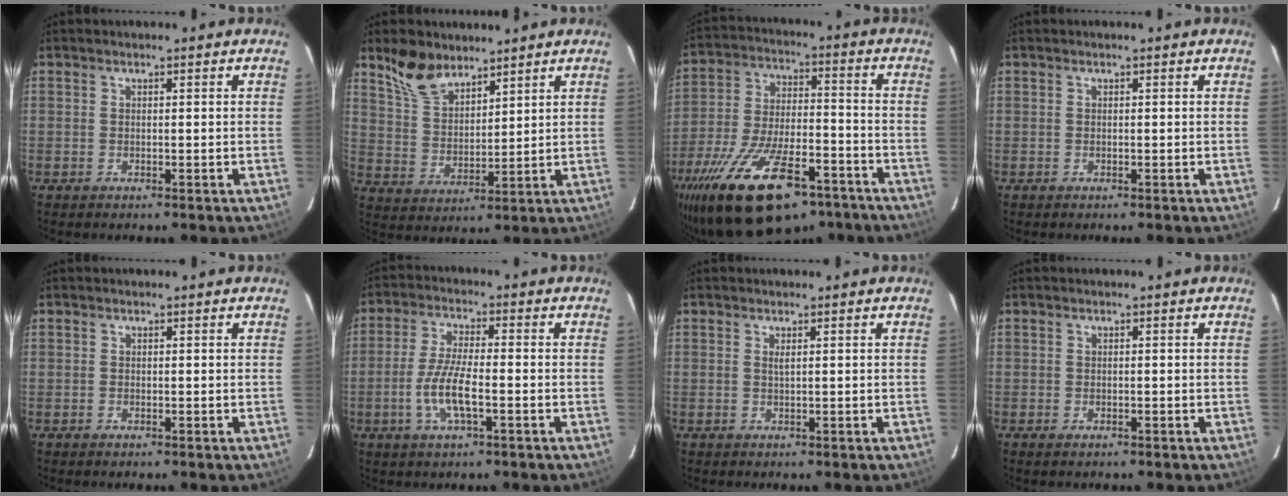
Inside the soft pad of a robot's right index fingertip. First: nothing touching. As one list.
[{"total": 9.2, "force": [7.1, 4.3, 3.9], "torque": [-0.079, 0.016, 0.143]}, {"total": 24.7, "force": [-16.5, 9.8, 15.5], "torque": [-0.300, -0.033, -0.258]}, {"total": 0.0}, {"total": 0.0}, {"total": 7.7, "force": [-2.5, 1.8, 7.1], "torque": [-0.148, -0.002, -0.051]}, {"total": 0.7, "force": [0.4, -0.1, 0.6], "torque": [-0.011, 0.000, 0.007]}, {"total": 0.9, "force": [-0.5, 0.5, 0.4], "torque": [-0.008, -0.003, -0.010]}]